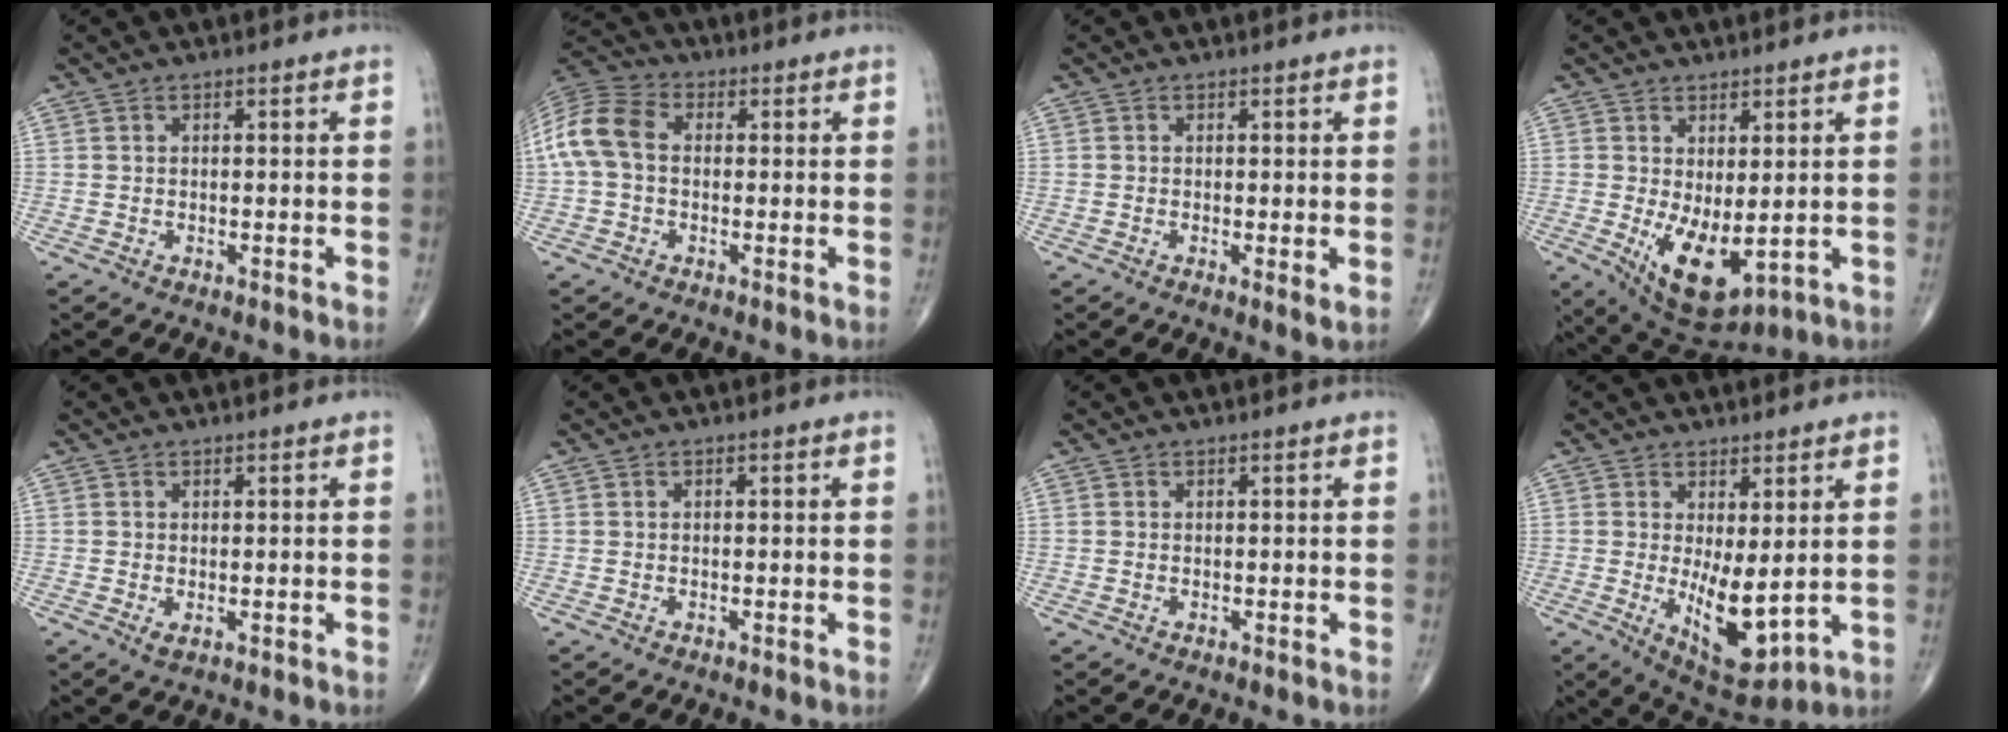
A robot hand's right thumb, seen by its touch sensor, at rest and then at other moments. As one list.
[{"total": 10.2, "force": [0.4, 7.2, 7.2], "torque": [-0.154, 0.029, -0.003]}, {"total": 1.8, "force": [0.0, 0.4, 1.8], "torque": [-0.032, -0.009, -0.005]}, {"total": 10.0, "force": [-0.9, 4.7, 8.8], "torque": [-0.138, -0.020, 0.008]}, {"total": 1.3, "force": [-0.2, 0.7, 1.1], "torque": [-0.019, -0.004, 0.000]}, {"total": 0.0}, {"total": 0.0}, {"total": 10.0, "force": [-0.1, 4.0, 9.1], "torque": [-0.133, -0.029, 0.018]}]